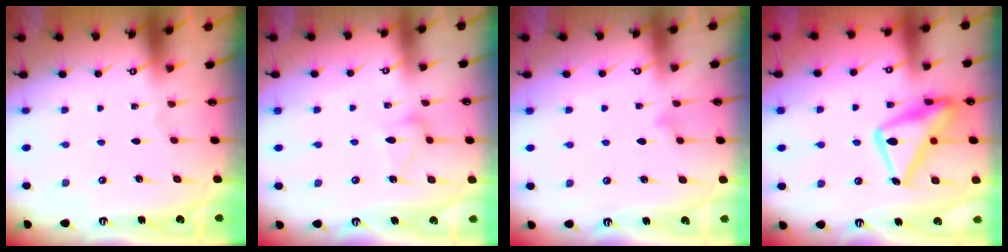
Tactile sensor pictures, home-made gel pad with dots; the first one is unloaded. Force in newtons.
{"total": 9.0, "press": 9.0, "slide": 0.4}
{"total": 3.8, "press": 3.8, "slide": 0.4}
{"total": 18.7, "press": 18.6, "slide": 1.6}